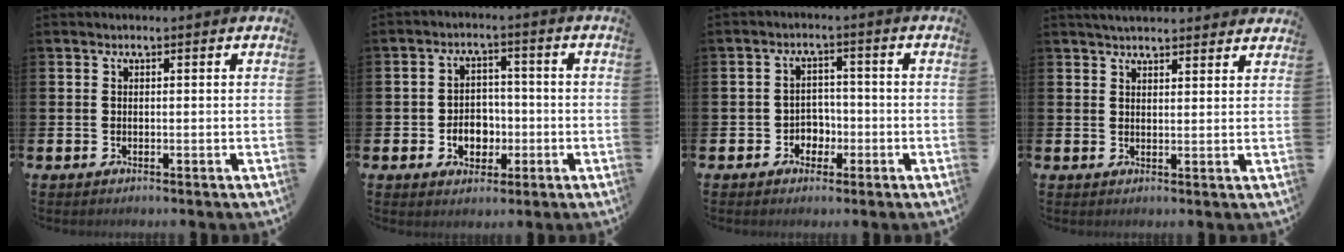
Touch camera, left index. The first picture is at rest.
{"total": 4.4, "force": [-1.1, 3.7, 2.0], "torque": [-0.036, 0.004, -0.028]}
{"total": 2.9, "force": [-1.5, 2.4, 0.8], "torque": [-0.021, 0.004, -0.037]}
{"total": 3.4, "force": [3.4, 0.5, 0.6], "torque": [-0.015, -0.012, 0.062]}